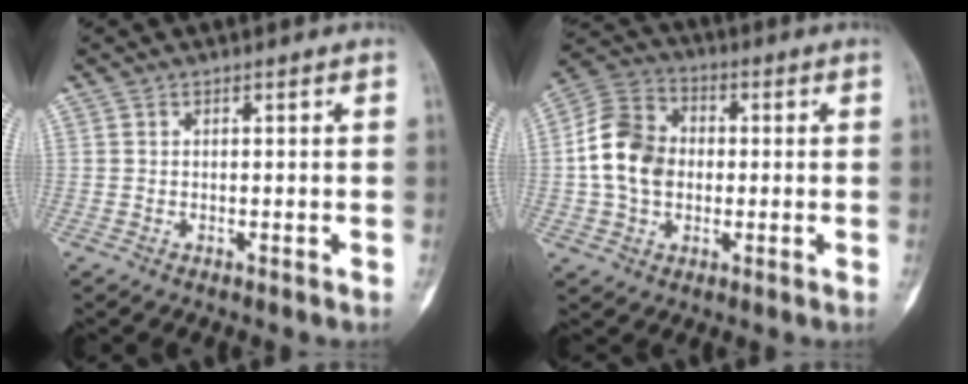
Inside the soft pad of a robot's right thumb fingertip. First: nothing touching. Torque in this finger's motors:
{"motor_torque": [0.77, 0.67, 0.58, -0.84, 0.22]}